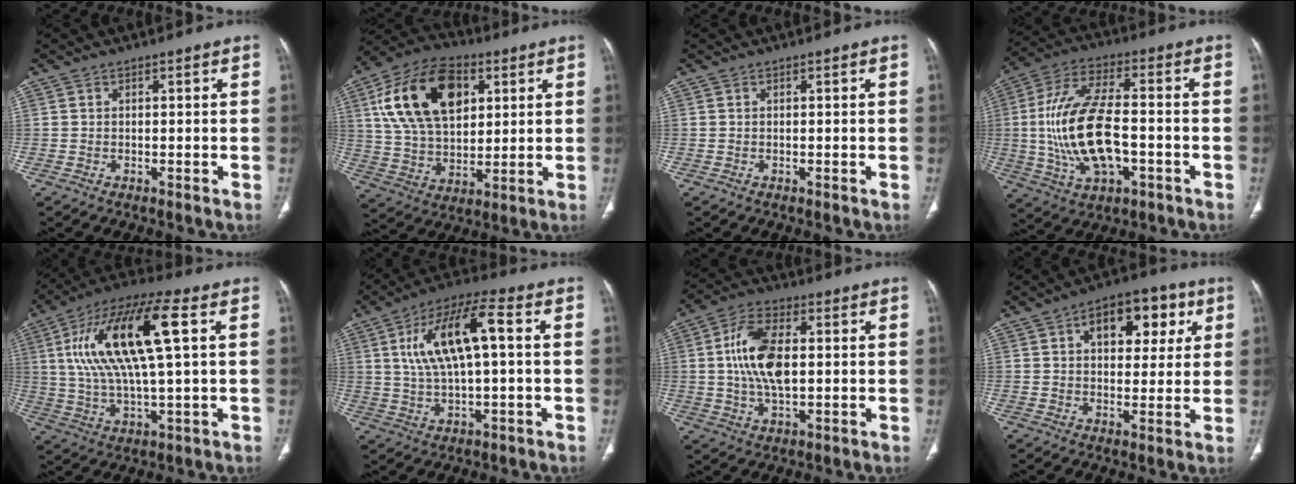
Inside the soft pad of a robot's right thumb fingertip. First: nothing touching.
{"total": 21.0, "force": [6.9, 13.0, 15.0], "torque": [-0.248, -0.007, 0.123]}
{"total": 0.0}
{"total": 18.3, "force": [-2.5, 8.8, 15.8], "torque": [-0.316, 0.020, -0.038]}
{"total": 19.7, "force": [4.7, 5.5, 18.3], "torque": [-0.370, 0.014, 0.083]}
{"total": 14.4, "force": [2.6, 5.0, 13.2], "torque": [-0.255, 0.023, 0.046]}
{"total": 12.3, "force": [1.1, 6.4, 10.4], "torque": [-0.200, 0.007, 0.021]}
{"total": 13.1, "force": [4.8, 7.6, 9.5], "torque": [-0.089, 0.005, 0.067]}